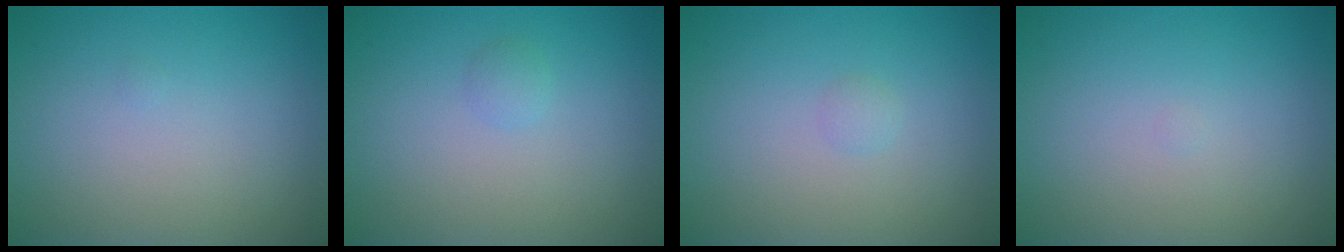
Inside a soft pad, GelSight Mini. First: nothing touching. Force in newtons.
{"total": 0.7, "press": 0.7, "slide": 0.1}
{"total": 0.6, "press": 0.6, "slide": 0.0}
{"total": 0.0}